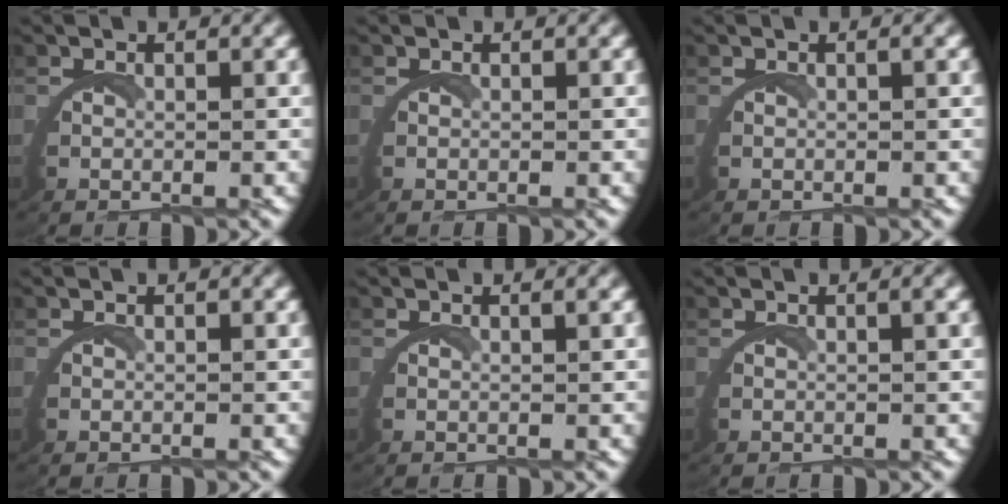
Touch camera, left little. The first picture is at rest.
{"total": 0.0}
{"total": 0.0}
{"total": 0.0}
{"total": 0.6, "force": [0.3, -0.2, 0.4], "torque": [-0.010, 0.003, 0.005]}
{"total": 0.6, "force": [0.2, -0.2, 0.5], "torque": [-0.012, 0.005, 0.004]}